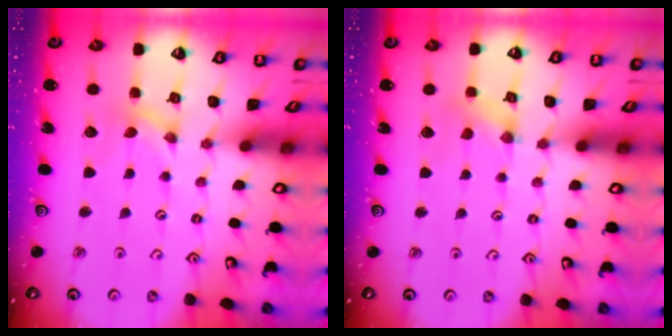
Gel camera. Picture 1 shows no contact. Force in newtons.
{"total": 1.6, "press": 1.6, "slide": 0.3}